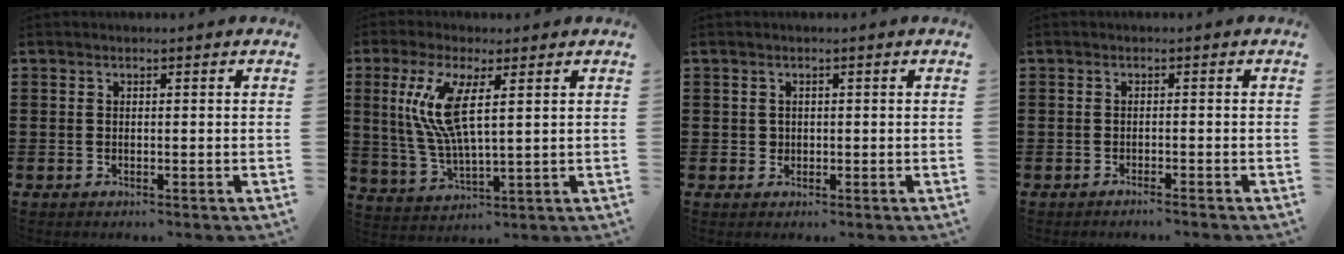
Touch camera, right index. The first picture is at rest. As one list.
[{"total": 9.4, "force": [2.7, 2.7, 8.6], "torque": [-0.193, -0.004, 0.040]}, {"total": 1.0, "force": [0.2, 0.9, 0.4], "torque": [-0.010, 0.003, 0.005]}, {"total": 1.1, "force": [-1.0, -0.2, 0.3], "torque": [-0.006, 0.000, -0.021]}]